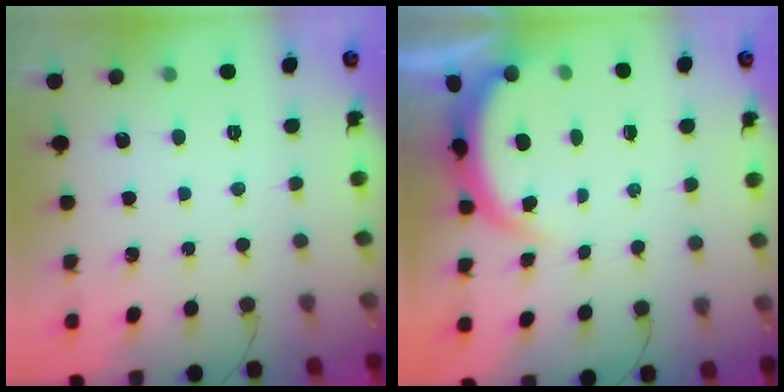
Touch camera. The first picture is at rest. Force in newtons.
{"total": 4.7, "press": 4.5, "slide": 1.3}